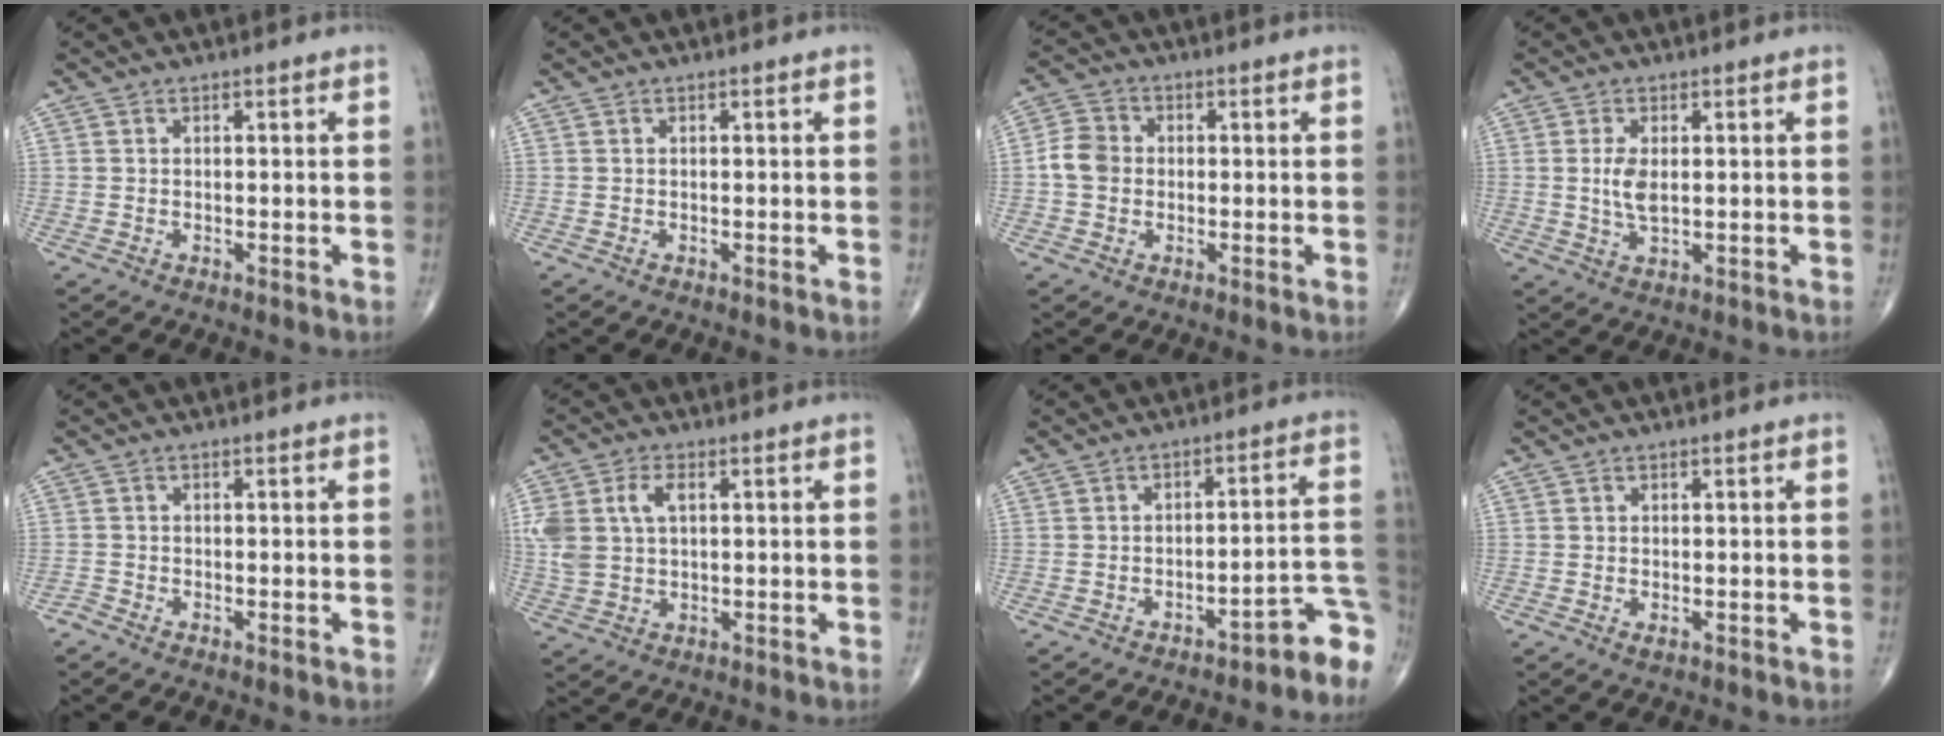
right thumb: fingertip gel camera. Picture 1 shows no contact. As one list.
[{"total": 0.0}, {"total": 5.4, "force": [-0.4, 4.6, 2.8], "torque": [-0.043, 0.013, -0.016]}, {"total": 4.3, "force": [0.5, 2.0, 3.8], "torque": [-0.080, -0.009, 0.013]}, {"total": 1.1, "force": [-1.1, 0.1, 0.3], "torque": [-0.005, -0.003, -0.024]}, {"total": 8.7, "force": [2.0, 5.3, 6.6], "torque": [-0.152, 0.011, 0.045]}, {"total": 8.0, "force": [-5.9, 2.0, 5.0], "torque": [-0.017, 0.087, -0.079]}, {"total": 0.8, "force": [-0.3, 0.4, 0.7], "torque": [-0.010, -0.002, -0.004]}]